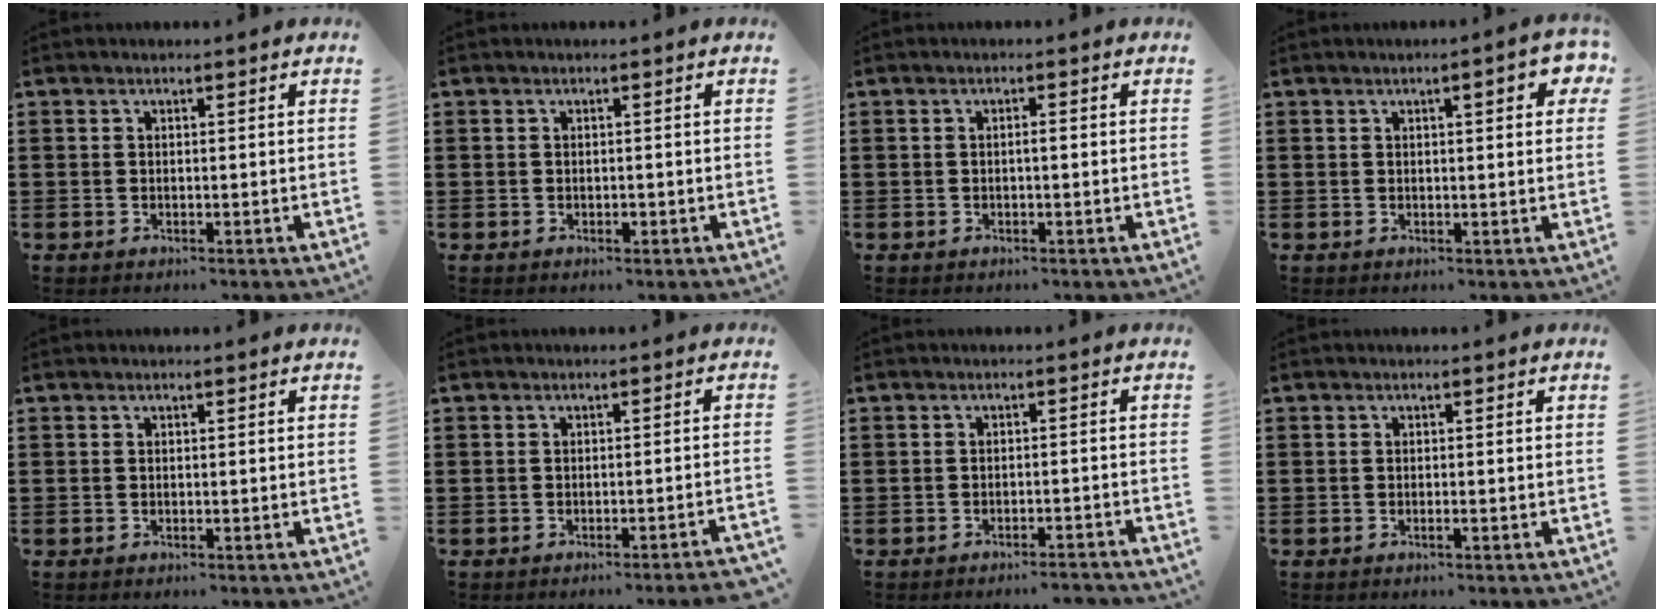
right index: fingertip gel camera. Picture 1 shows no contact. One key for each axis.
{"total": 0.7, "fx": -0.3, "fy": 0.3, "fz": 0.5, "tx": -0.010, "ty": -0.004, "tz": -0.006}
{"total": 0.7, "fx": -0.1, "fy": 0.1, "fz": 0.7, "tx": -0.013, "ty": -0.004, "tz": -0.002}
{"total": 3.8, "fx": 1.3, "fy": 0.8, "fz": 3.5, "tx": -0.054, "ty": 0.001, "tz": 0.017}
{"total": 0.0}
{"total": 1.5, "fx": -1.2, "fy": -0.4, "fz": 0.7, "tx": -0.013, "ty": -0.001, "tz": -0.024}
{"total": 2.2, "fx": -2.2, "fy": -0.1, "fz": 0.5, "tx": -0.011, "ty": 0.000, "tz": -0.045}
{"total": 0.6, "fx": -0.3, "fy": 0.0, "fz": 0.5, "tx": -0.009, "ty": -0.003, "tz": -0.006}